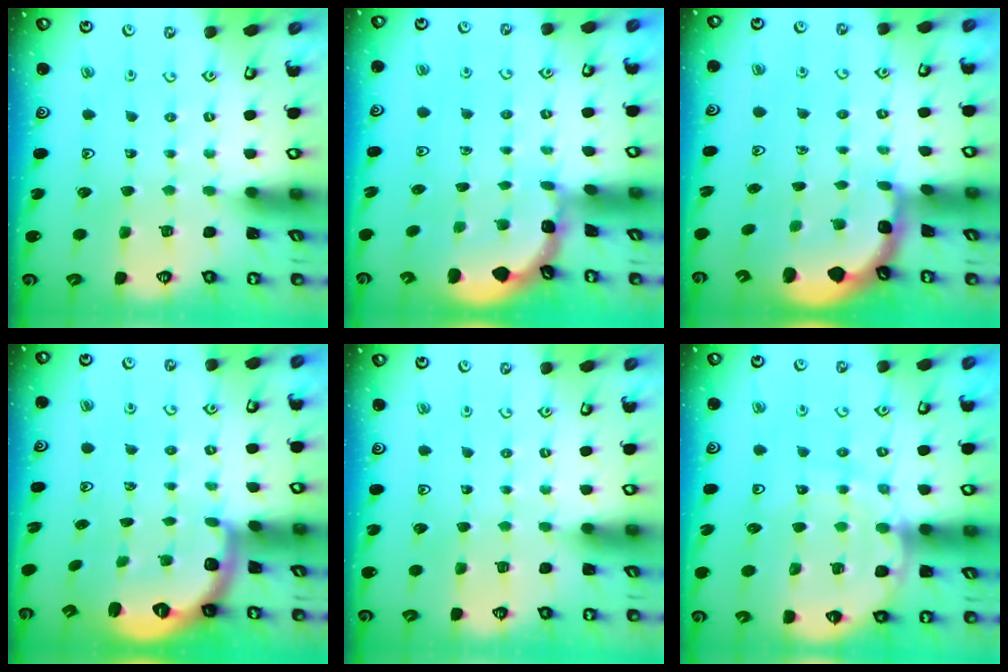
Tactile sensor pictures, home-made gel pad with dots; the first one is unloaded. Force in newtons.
{"total": 1.5, "press": 1.5, "slide": 0.2}
{"total": 1.9, "press": 1.8, "slide": 0.6}
{"total": 2.5, "press": 2.0, "slide": 1.5}
{"total": 0.0}
{"total": 10.7, "press": 10.7, "slide": 1.0}